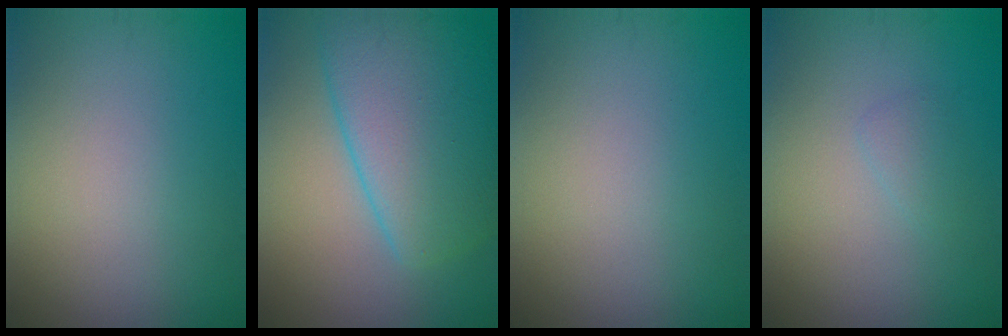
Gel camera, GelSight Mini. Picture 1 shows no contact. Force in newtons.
{"total": 9.1, "press": 9.1, "slide": 0.3}
{"total": 0.0}
{"total": 0.9, "press": 0.9, "slide": 0.1}